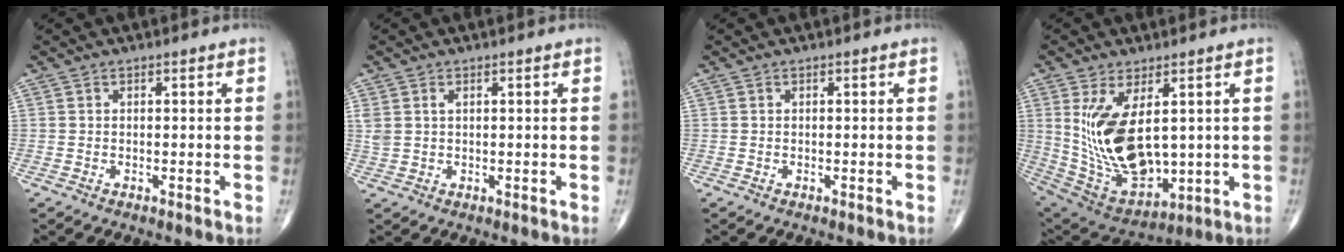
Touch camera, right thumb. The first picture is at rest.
{"total": 2.4, "force": [0.9, 1.4, 1.7], "torque": [-0.046, 0.008, 0.026]}
{"total": 0.0}
{"total": 17.3, "force": [2.5, 9.0, 14.6], "torque": [-0.259, -0.022, 0.078]}